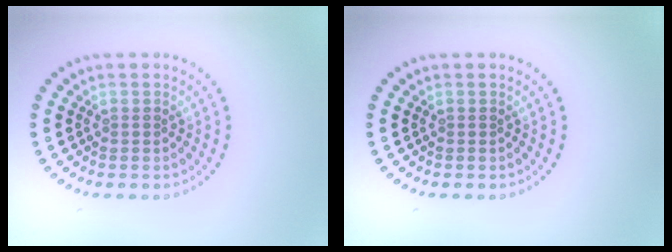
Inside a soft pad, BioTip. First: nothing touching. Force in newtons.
{"total": 0.0}